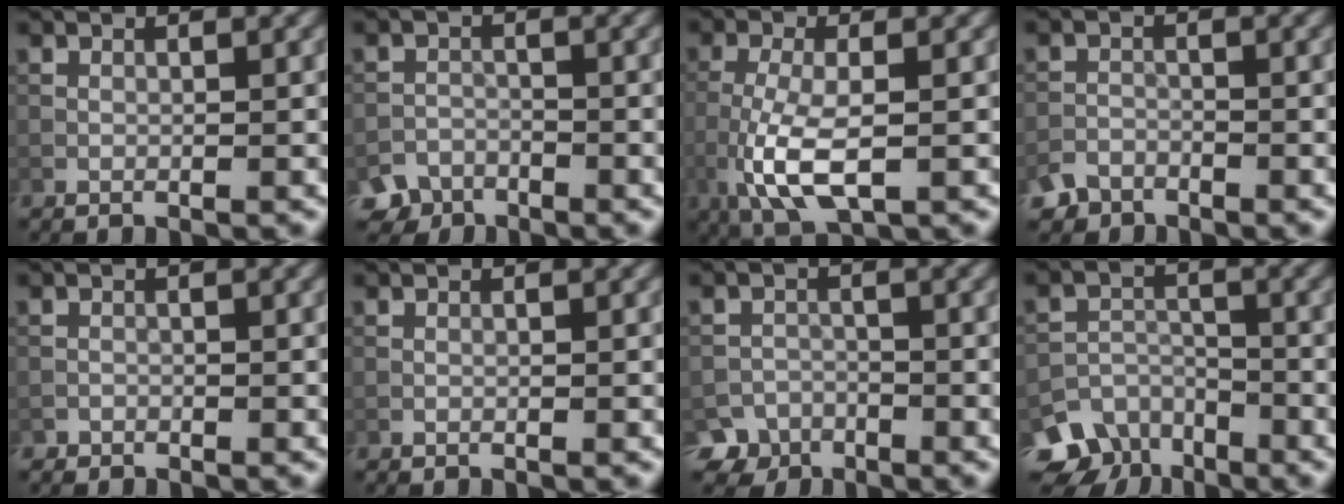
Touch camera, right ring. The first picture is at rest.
{"total": 3.8, "force": [-3.1, 2.2, 0.3], "torque": [0.007, -0.002, -0.051]}
{"total": 6.0, "force": [-2.1, 2.2, 5.1], "torque": [-0.113, -0.003, -0.043]}
{"total": 2.8, "force": [-2.4, 1.4, 0.2], "torque": [-0.001, -0.003, -0.046]}
{"total": 0.7, "force": [-0.6, 0.4, -0.1], "torque": [0.002, 0.002, -0.010]}
{"total": 0.0}
{"total": 4.7, "force": [-3.5, 3.0, 0.4], "torque": [0.011, 0.001, -0.052]}
{"total": 6.9, "force": [-5.2, 4.3, 1.5], "torque": [-0.007, -0.011, -0.086]}